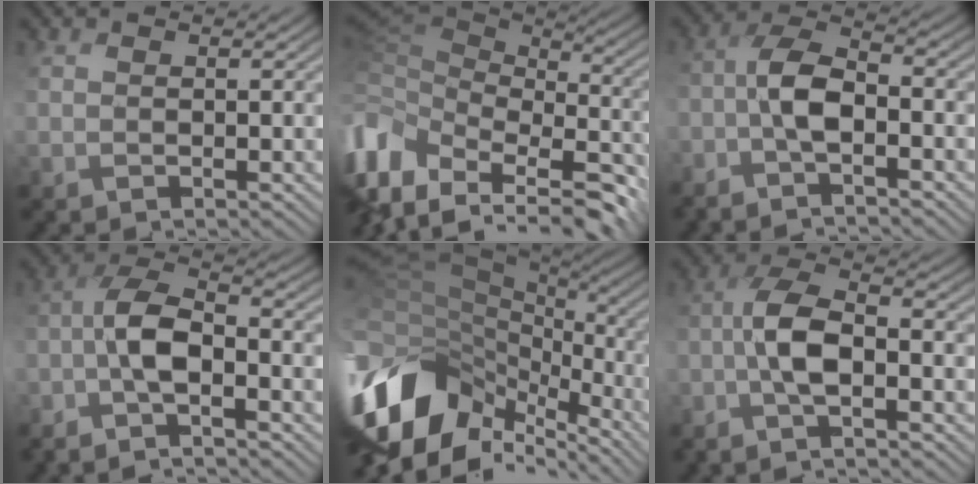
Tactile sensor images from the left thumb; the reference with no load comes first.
{"total": 13.9, "force": [-4.7, 8.5, 9.9], "torque": [-0.273, -0.013, -0.073]}
{"total": 5.9, "force": [-2.5, 2.0, 4.9], "torque": [-0.096, 0.010, -0.062]}
{"total": 6.5, "force": [-3.1, 2.2, 5.2], "torque": [-0.104, 0.008, -0.077]}
{"total": 15.5, "force": [-5.4, 9.9, 10.7], "torque": [-0.278, 0.000, -0.094]}
{"total": 6.7, "force": [-2.2, 2.1, 6.0], "torque": [-0.119, 0.012, -0.056]}